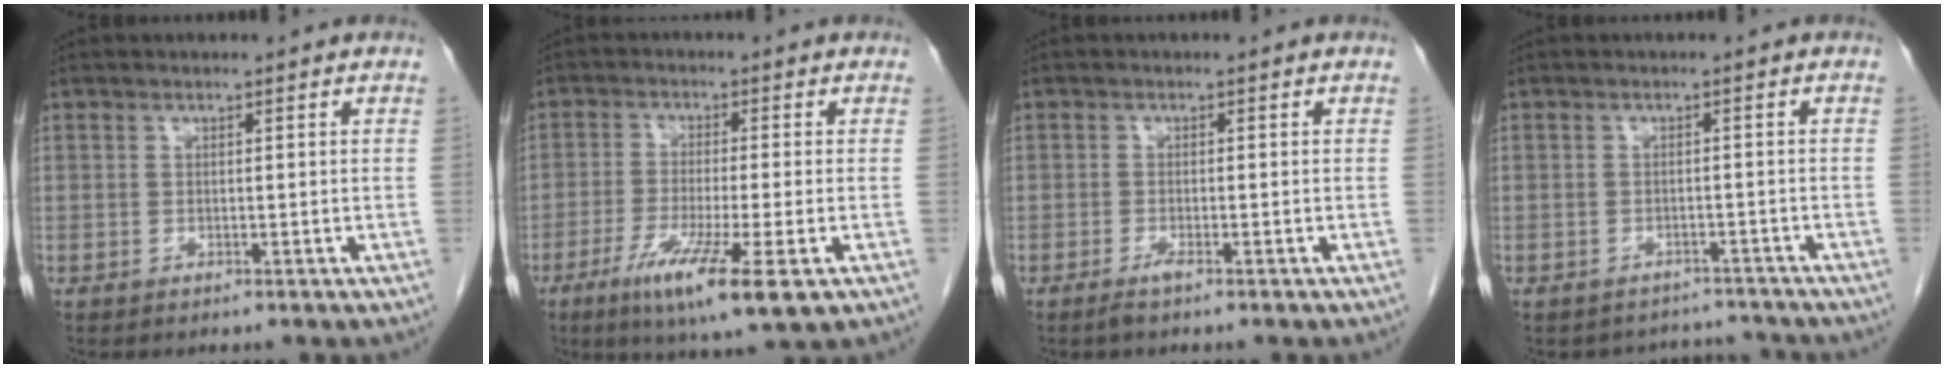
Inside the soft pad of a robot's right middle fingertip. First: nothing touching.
{"total": 10.7, "force": [-5.2, 0.6, 9.4], "torque": [-0.170, -0.032, -0.084]}
{"total": 1.3, "force": [-0.9, -0.1, 0.9], "torque": [-0.021, -0.003, -0.019]}
{"total": 4.7, "force": [-4.4, 1.4, -0.7], "torque": [0.009, 0.018, -0.055]}